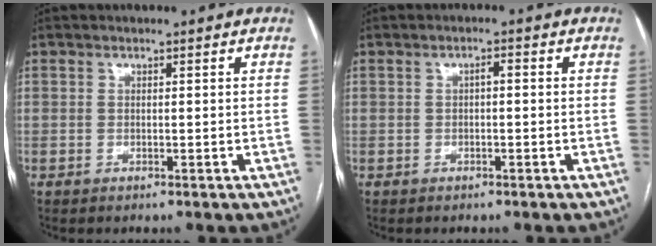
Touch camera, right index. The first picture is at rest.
{"total": 1.2, "force": [0.0, 0.4, 1.1], "torque": [-0.018, 0.004, -0.001]}